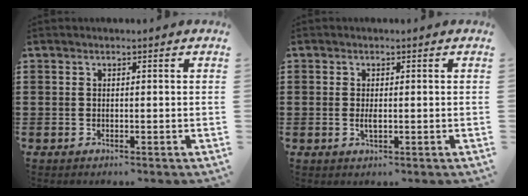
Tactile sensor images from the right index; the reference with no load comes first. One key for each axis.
{"total": 1.6, "fx": -0.2, "fy": 0.6, "fz": 1.4, "tx": -0.035, "ty": -0.004, "tz": -0.006}